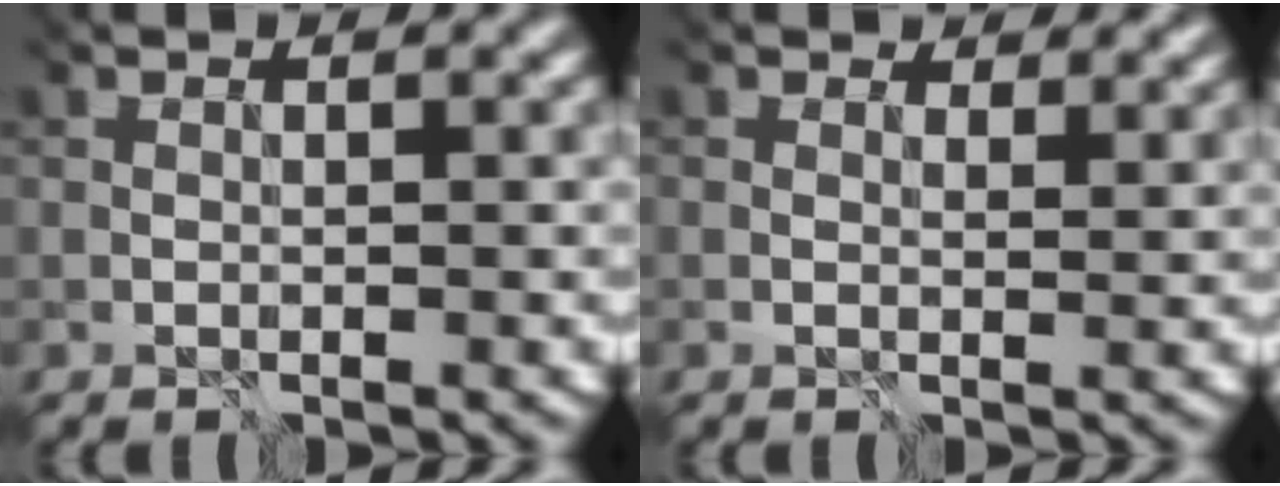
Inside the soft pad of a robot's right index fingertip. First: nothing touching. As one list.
[{"total": 2.7, "force": [2.3, 0.8, 1.1], "torque": [-0.011, 0.001, 0.034]}]